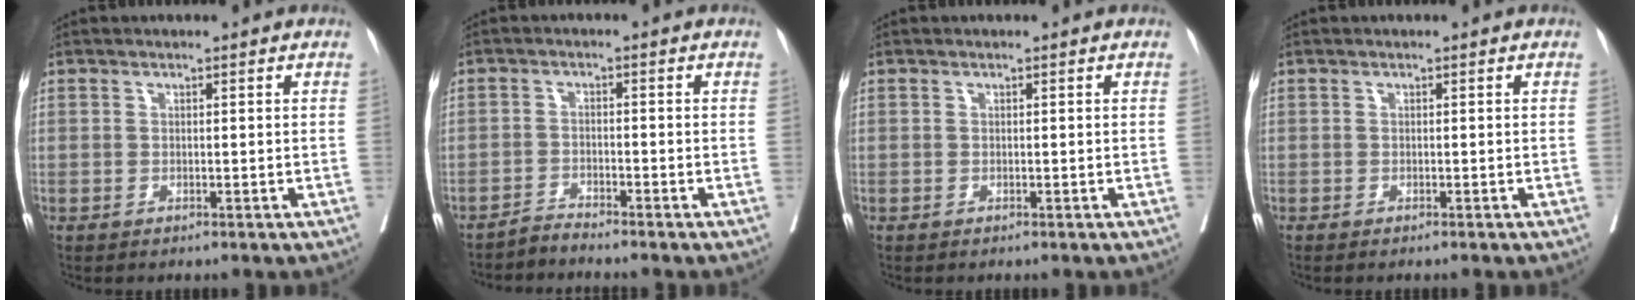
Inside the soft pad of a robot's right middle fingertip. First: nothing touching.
{"total": 2.3, "force": [-2.2, -0.7, -0.3], "torque": [0.008, -0.009, -0.042]}
{"total": 0.0}
{"total": 1.8, "force": [-1.5, -0.3, 1.0], "torque": [-0.003, 0.006, -0.018]}